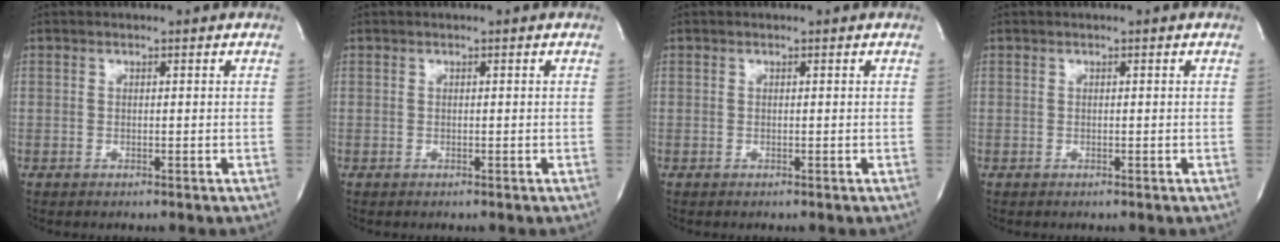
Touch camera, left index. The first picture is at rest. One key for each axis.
{"total": 0.0}
{"total": 0.0}
{"total": 0.0}